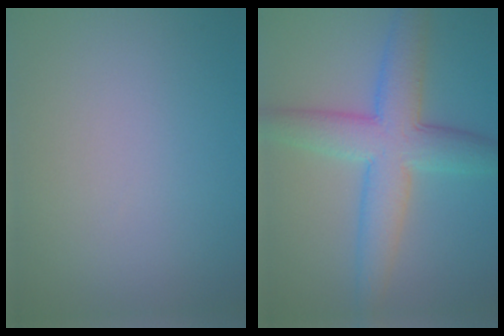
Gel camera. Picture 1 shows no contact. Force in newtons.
{"total": 7.5, "press": 7.5, "slide": 0.1}